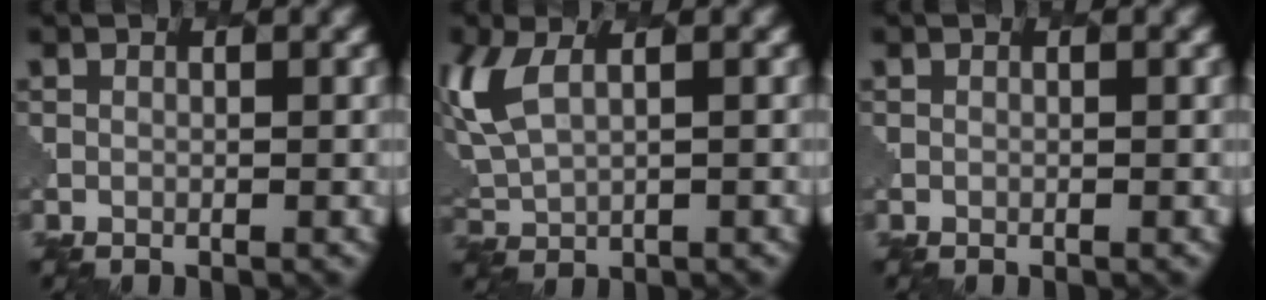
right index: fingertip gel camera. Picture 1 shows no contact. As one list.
[{"total": 4.4, "force": [1.9, 2.2, 3.3], "torque": [-0.095, 0.002, 0.042]}, {"total": 0.0}]